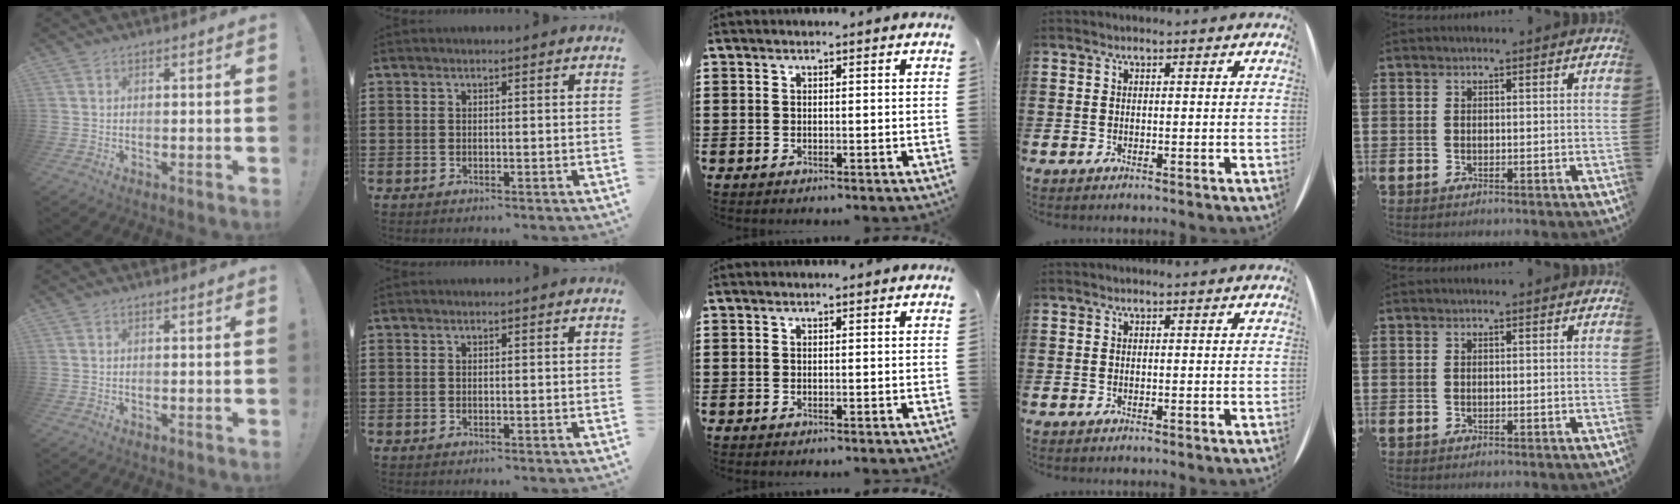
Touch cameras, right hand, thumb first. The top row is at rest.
{}